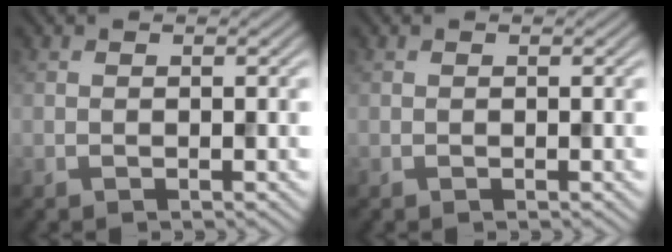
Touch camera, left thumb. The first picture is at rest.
{"total": 0.0}